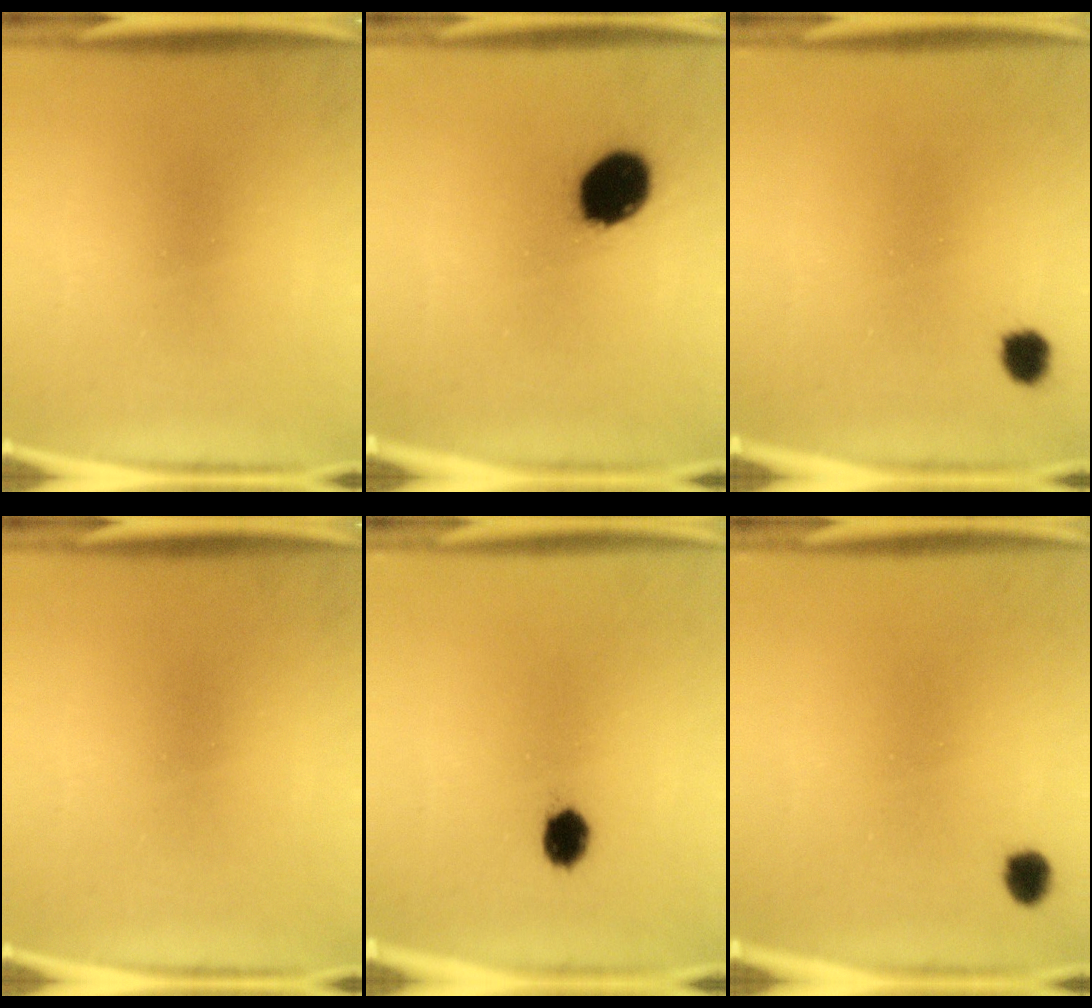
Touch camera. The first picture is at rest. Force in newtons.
{"total": 12.9}
{"total": 2.8}
{"total": 0.0}
{"total": 4.0}
{"total": 2.4}